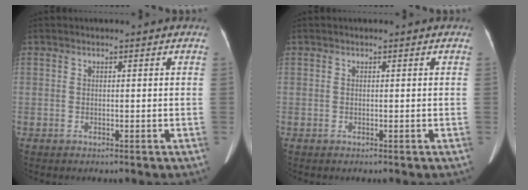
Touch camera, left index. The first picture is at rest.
{"total": 0.0}